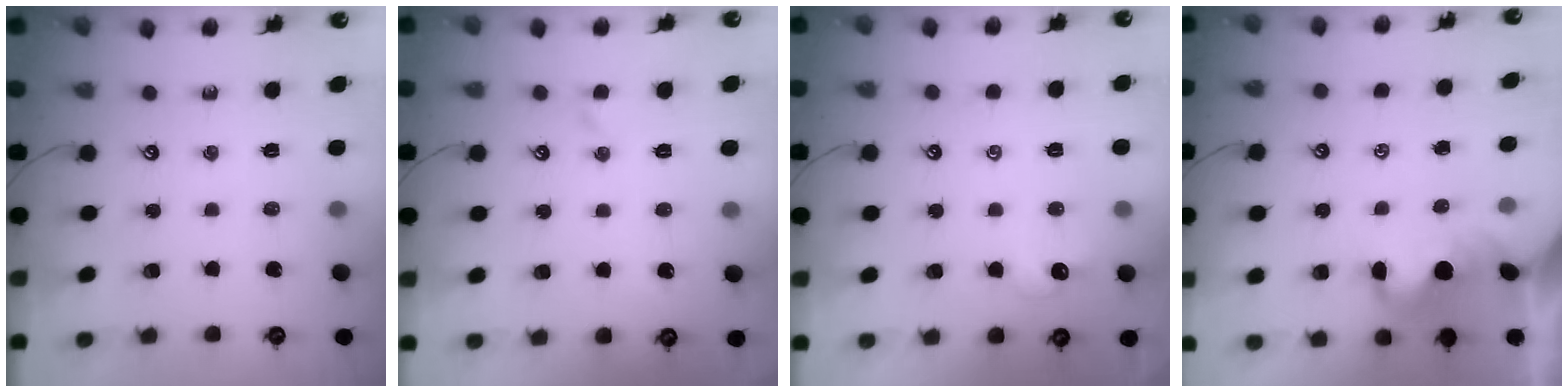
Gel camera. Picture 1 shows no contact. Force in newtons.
{"total": 1.4, "press": 1.3, "slide": 0.3}
{"total": 1.5, "press": 1.5, "slide": 0.4}
{"total": 1.4, "press": 1.3, "slide": 0.5}